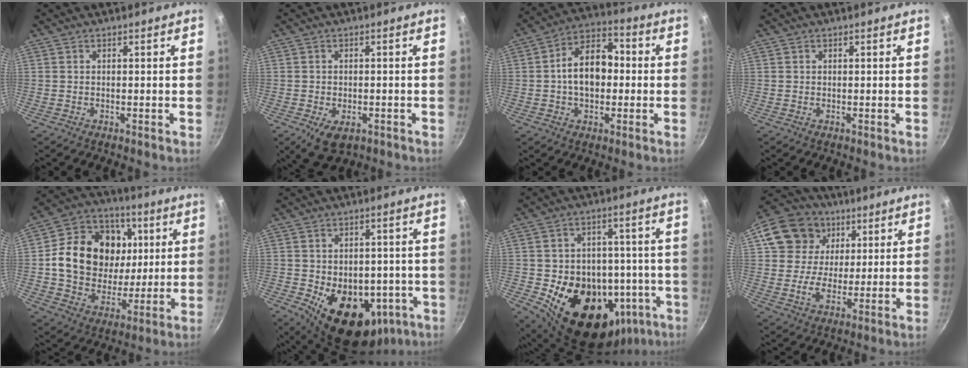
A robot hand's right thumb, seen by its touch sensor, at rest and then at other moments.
{"total": 5.8, "force": [-2.2, 3.6, 4.0], "torque": [-0.055, -0.001, -0.026]}
{"total": 12.6, "force": [0.0, 8.4, 9.4], "torque": [-0.118, 0.035, -0.015]}
{"total": 0.0}
{"total": 21.4, "force": [3.7, 17.3, 12.2], "torque": [-0.189, 0.010, 0.064]}
{"total": 17.7, "force": [-5.3, 12.2, 11.7], "torque": [-0.141, 0.009, -0.054]}
{"total": 25.3, "force": [-7.7, 18.0, 16.0], "torque": [-0.214, 0.021, -0.088]}
{"total": 14.7, "force": [5.3, 12.4, 5.7], "torque": [-0.075, 0.003, 0.085]}